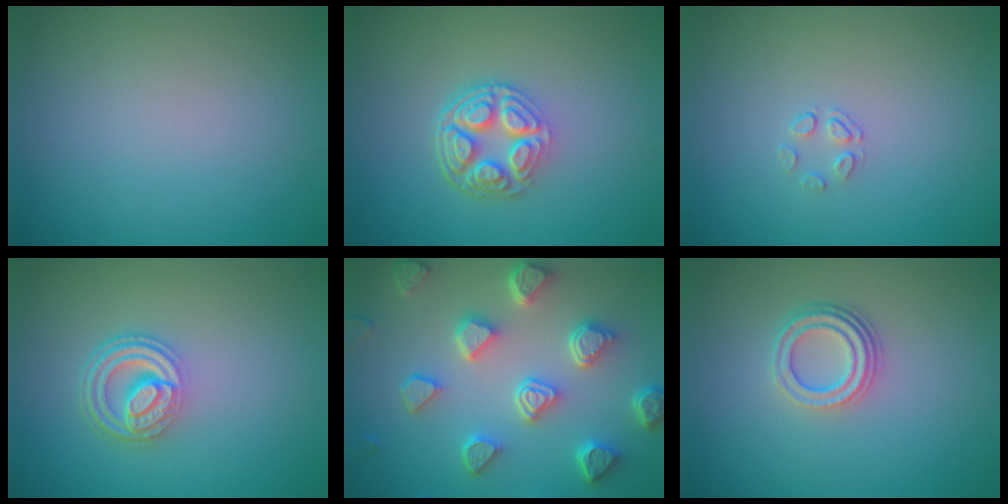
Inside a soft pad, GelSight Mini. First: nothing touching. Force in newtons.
{"total": 5.0, "press": 3.7, "slide": 3.4}
{"total": 1.1, "press": 0.5, "slide": 1.0}
{"total": 4.3, "press": 3.1, "slide": 3.0}
{"total": 6.6, "press": 5.3, "slide": 4.0}
{"total": 3.3, "press": 2.4, "slide": 2.2}